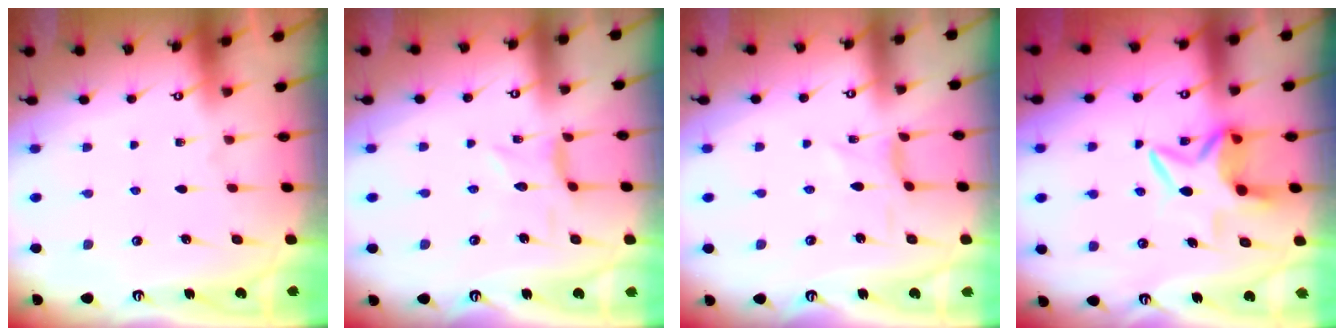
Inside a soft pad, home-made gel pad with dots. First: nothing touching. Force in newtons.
{"total": 1.2, "press": 1.2, "slide": 0.1}
{"total": 0.0}
{"total": 6.6, "press": 6.5, "slide": 1.5}